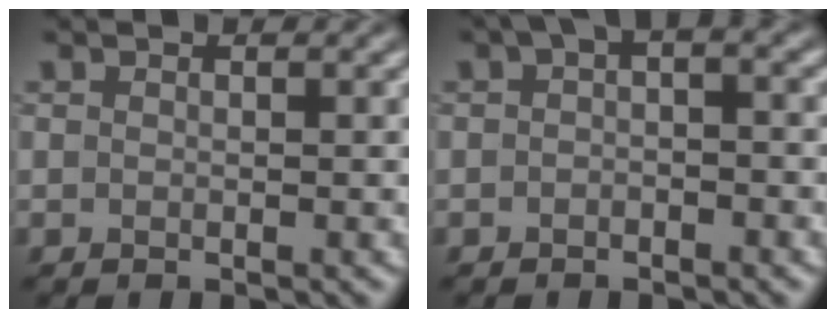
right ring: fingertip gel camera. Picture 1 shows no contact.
{"total": 2.1, "force": [0.3, 1.1, 1.8], "torque": [-0.030, 0.010, -0.008]}